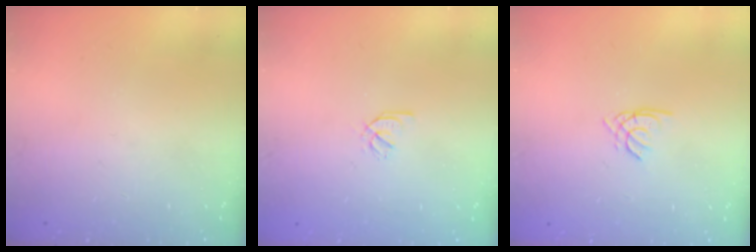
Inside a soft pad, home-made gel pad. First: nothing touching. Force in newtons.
{"total": 2.1, "press": 1.9, "slide": 0.8}
{"total": 1.2, "press": 1.1, "slide": 0.3}